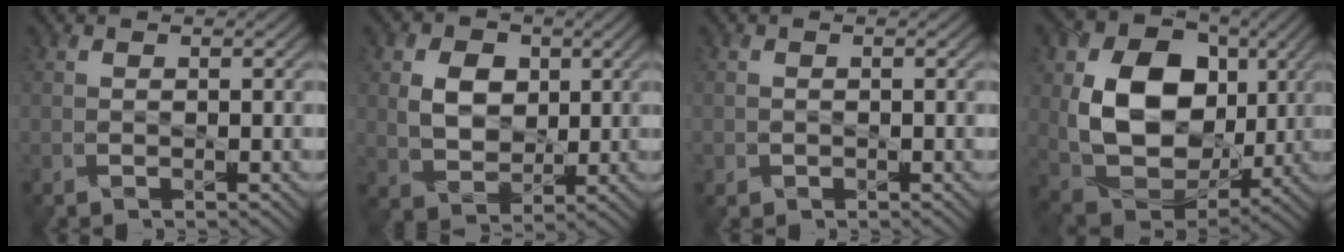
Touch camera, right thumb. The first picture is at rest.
{"total": 6.2, "force": [1.4, 4.8, 3.7], "torque": [-0.087, 0.001, 0.018]}
{"total": 0.8, "force": [-0.3, 0.8, 0.0], "torque": [0.002, -0.007, -0.007]}
{"total": 14.5, "force": [2.0, 10.9, 9.3], "torque": [-0.185, -0.009, 0.037]}